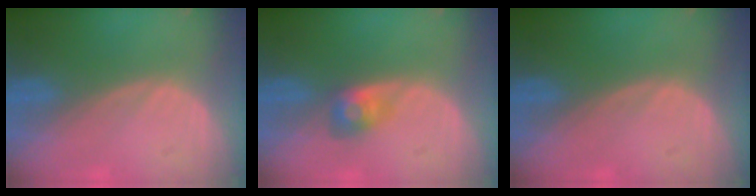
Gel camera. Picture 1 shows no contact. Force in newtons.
{"total": 3.0, "press": 2.7, "slide": 1.3}
{"total": 0.0}